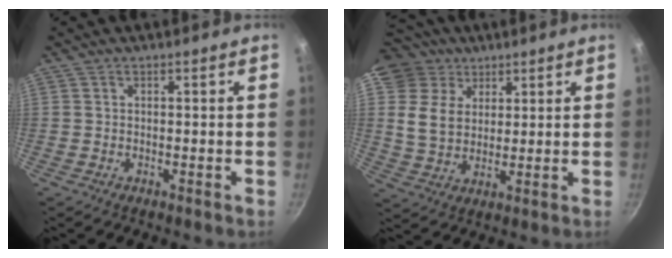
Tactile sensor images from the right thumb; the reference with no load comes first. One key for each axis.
{"total": 12.1, "fx": 5.9, "fy": 9.4, "fz": 4.9, "tx": -0.056, "ty": -0.019, "tz": 0.103}